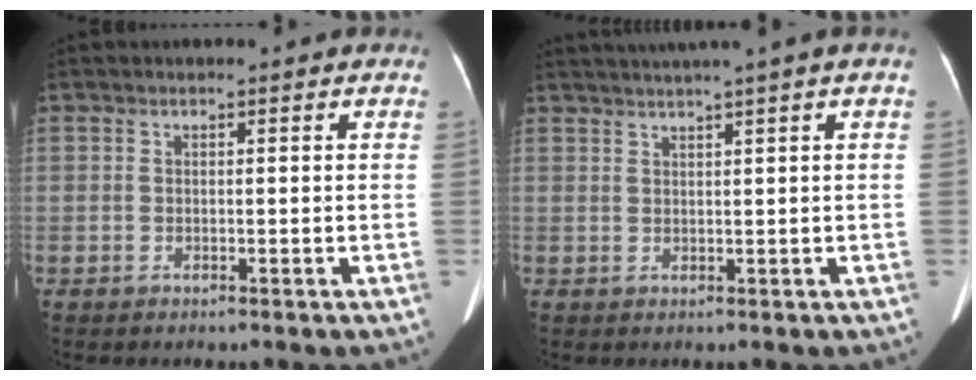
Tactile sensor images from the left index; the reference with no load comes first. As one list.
[{"total": 4.8, "force": [3.5, -1.4, 2.9], "torque": [-0.042, 0.021, 0.060]}]